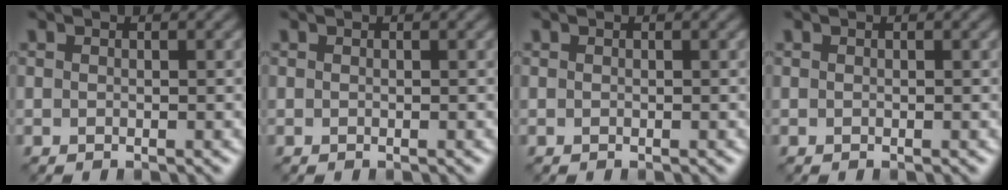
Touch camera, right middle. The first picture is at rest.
{"total": 0.0}
{"total": 0.0}
{"total": 0.0}